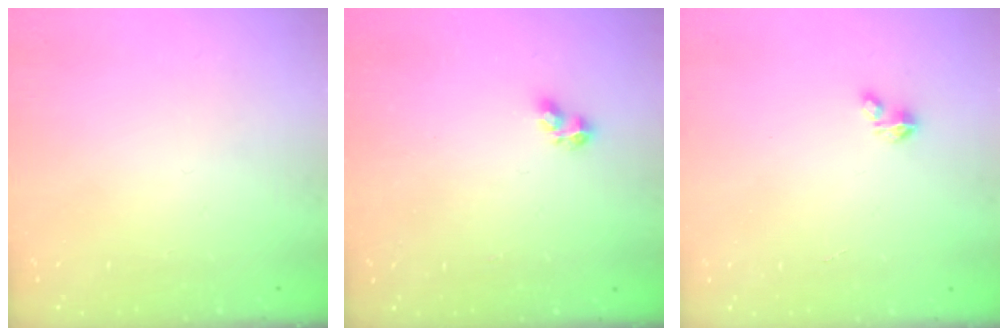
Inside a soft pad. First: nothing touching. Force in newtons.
{"total": 1.8, "press": 1.7, "slide": 0.5}
{"total": 2.0, "press": 2.0, "slide": 0.1}